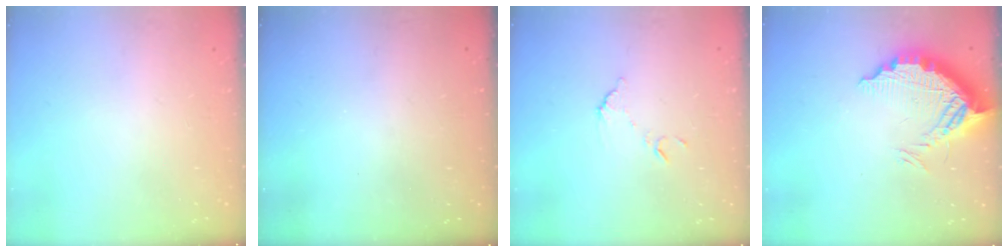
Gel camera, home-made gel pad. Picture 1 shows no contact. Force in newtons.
{"total": 3.2, "press": 3.2, "slide": 0.1}
{"total": 6.8, "press": 6.8, "slide": 0.4}
{"total": 13.9, "press": 13.9, "slide": 1.1}